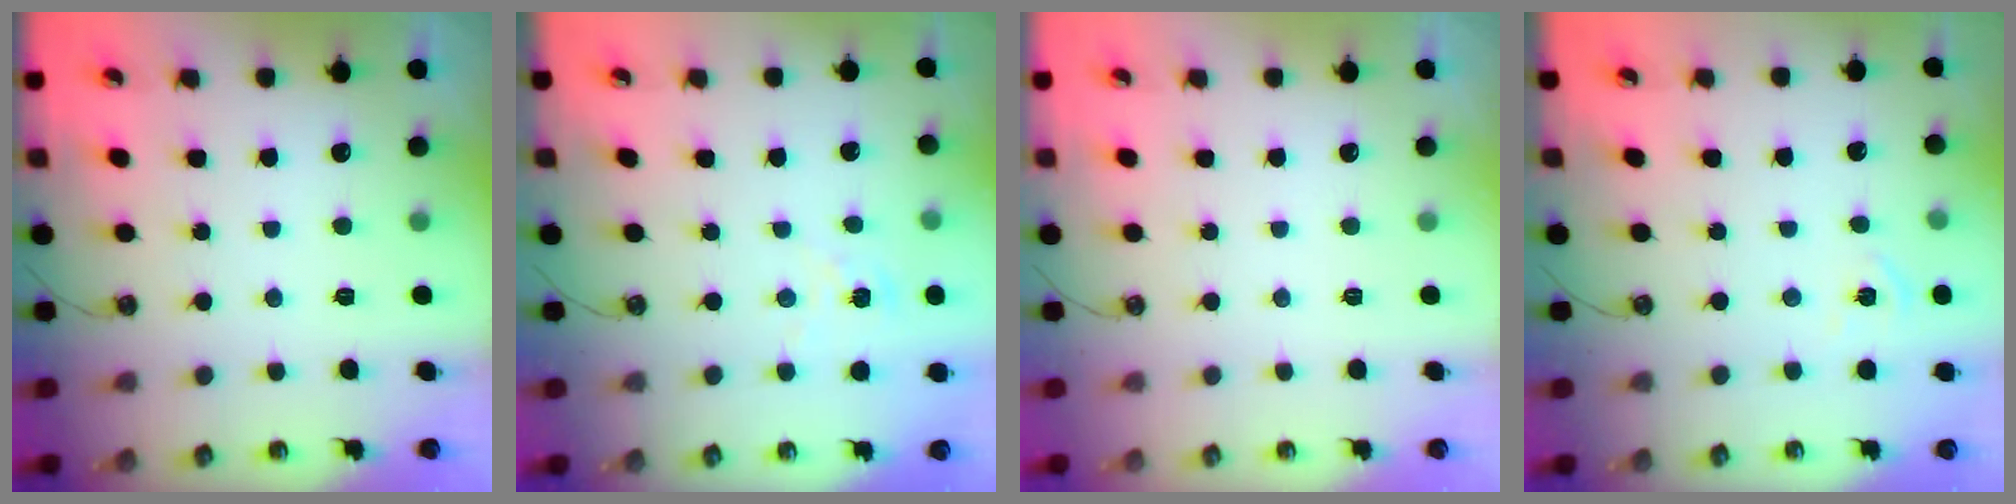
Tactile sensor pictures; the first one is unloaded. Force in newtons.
{"total": 1.6, "press": 1.6, "slide": 0.2}
{"total": 0.0}
{"total": 3.7, "press": 3.6, "slide": 0.5}